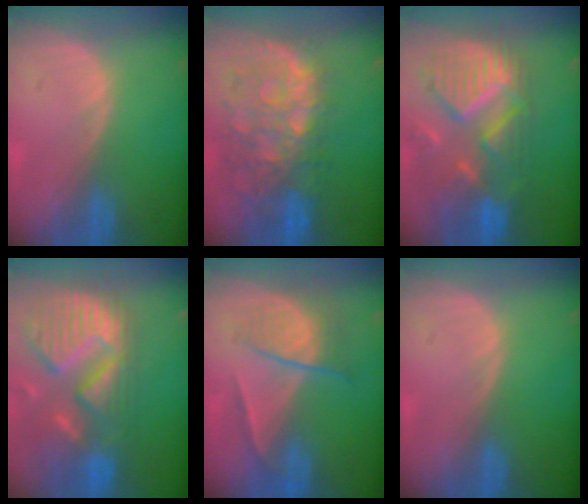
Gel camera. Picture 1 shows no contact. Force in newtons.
{"total": 11.2, "press": 9.8, "slide": 5.5}
{"total": 11.9, "press": 10.4, "slide": 5.7}
{"total": 13.9, "press": 11.5, "slide": 7.7}
{"total": 6.7, "press": 5.8, "slide": 3.4}
{"total": 0.0}